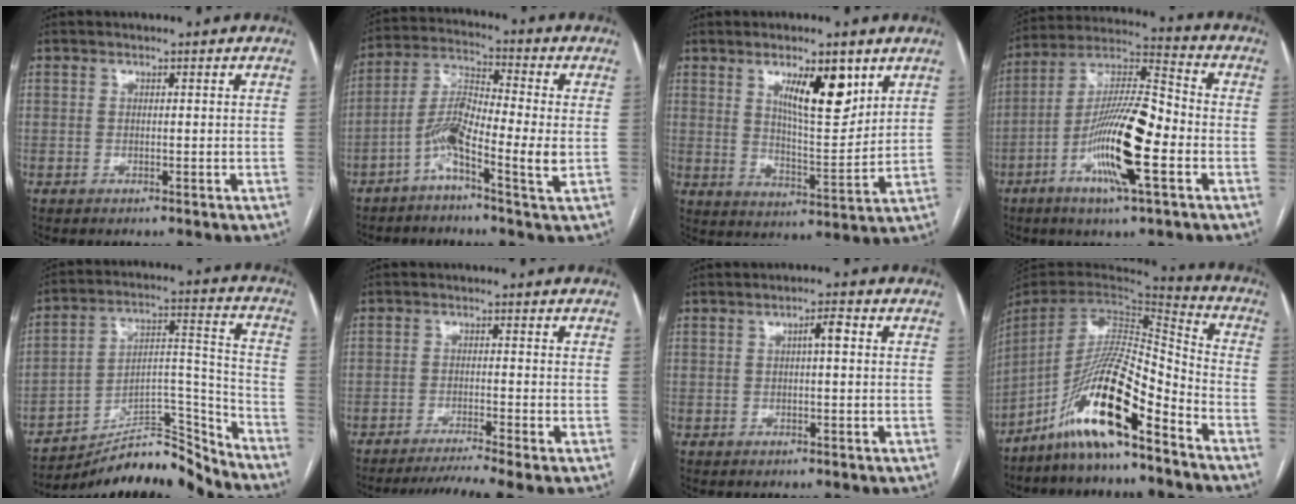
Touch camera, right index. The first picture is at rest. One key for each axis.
{"total": 9.1, "fx": -3.1, "fy": 0.8, "fz": 8.5, "tx": -0.174, "ty": 0.014, "tz": -0.068}
{"total": 10.0, "fx": 5.3, "fy": 2.5, "fz": 8.2, "tx": -0.135, "ty": -0.008, "tz": 0.091}
{"total": 16.0, "fx": -5.1, "fy": 1.3, "fz": 15.1, "tx": -0.292, "ty": -0.003, "tz": -0.096}
{"total": 14.6, "fx": -14.0, "fy": 1.9, "fz": 3.6, "tx": -0.050, "ty": 0.059, "tz": -0.233}
{"total": 6.8, "fx": -5.7, "fy": -1.9, "fz": 3.2, "tx": -0.049, "ty": -0.013, "tz": -0.094}
{"total": 2.3, "fx": 0.4, "fy": 0.3, "fz": 2.3, "tx": -0.036, "ty": 0.006, "tz": 0.005}
{"total": 15.3, "fx": -10.0, "fy": 1.8, "fz": 11.5, "tx": -0.218, "ty": 0.005, "tz": -0.182}